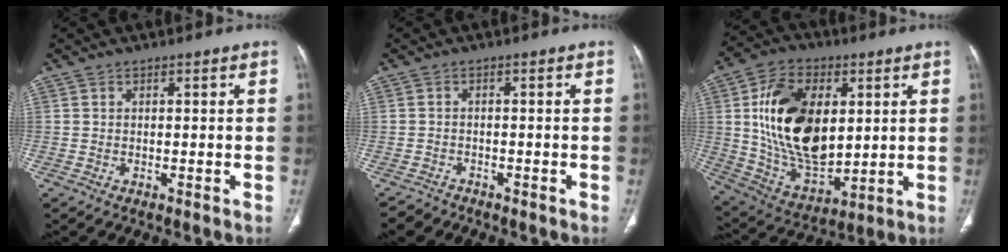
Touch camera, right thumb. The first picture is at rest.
{"total": 2.4, "force": [-2.0, 1.2, -0.4], "torque": [0.001, 0.006, -0.037]}
{"total": 22.3, "force": [4.0, 13.5, 17.3], "torque": [-0.279, -0.015, 0.085]}